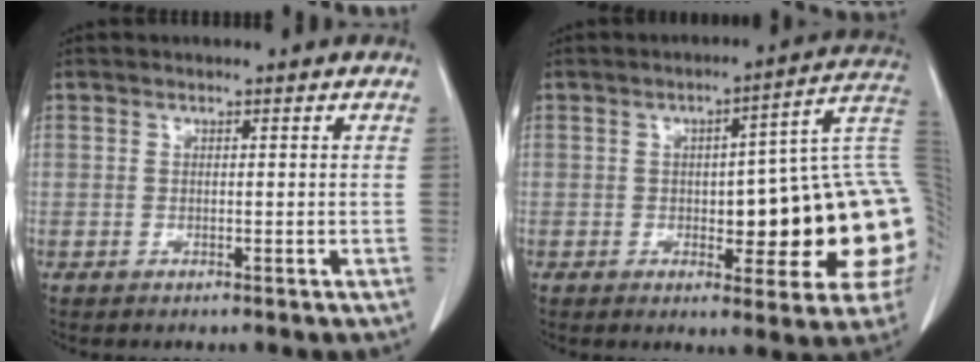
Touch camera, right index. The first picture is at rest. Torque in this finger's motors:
{"motor_torque": [1.66, -0.48, 0.47, 0.09]}